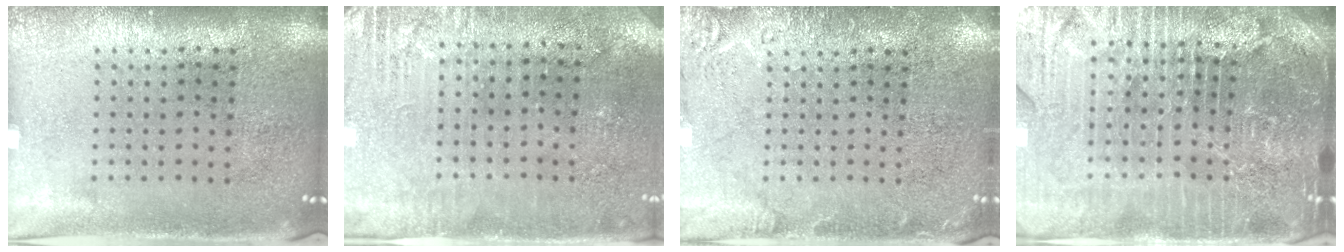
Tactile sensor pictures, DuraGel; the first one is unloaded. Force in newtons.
{"total": 2.8, "press": 2.7, "slide": 0.8}
{"total": 2.7, "press": 2.7, "slide": 0.5}
{"total": 5.5, "press": 4.9, "slide": 2.4}